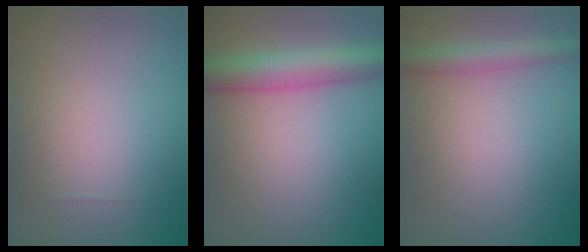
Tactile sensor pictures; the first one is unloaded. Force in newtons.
{"total": 6.1, "press": 6.1, "slide": 0.1}
{"total": 2.9, "press": 2.9, "slide": 0.1}